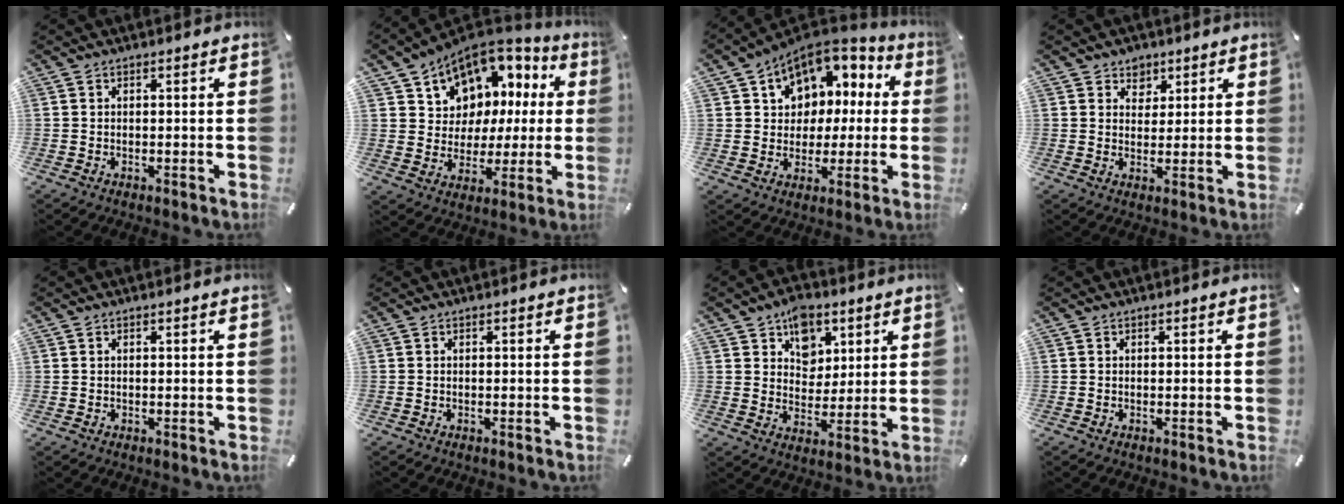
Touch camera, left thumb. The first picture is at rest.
{"total": 10.2, "force": [5.9, 8.1, 1.5], "torque": [-0.041, -0.065, 0.111]}
{"total": 10.2, "force": [4.0, 8.9, 2.8], "torque": [-0.058, -0.030, 0.081]}
{"total": 4.3, "force": [2.5, 3.5, 0.2], "torque": [0.005, -0.009, 0.041]}
{"total": 0.0}
{"total": 0.0}
{"total": 9.2, "force": [5.1, 7.2, 2.4], "torque": [-0.025, -0.030, 0.091]}
{"total": 0.0}